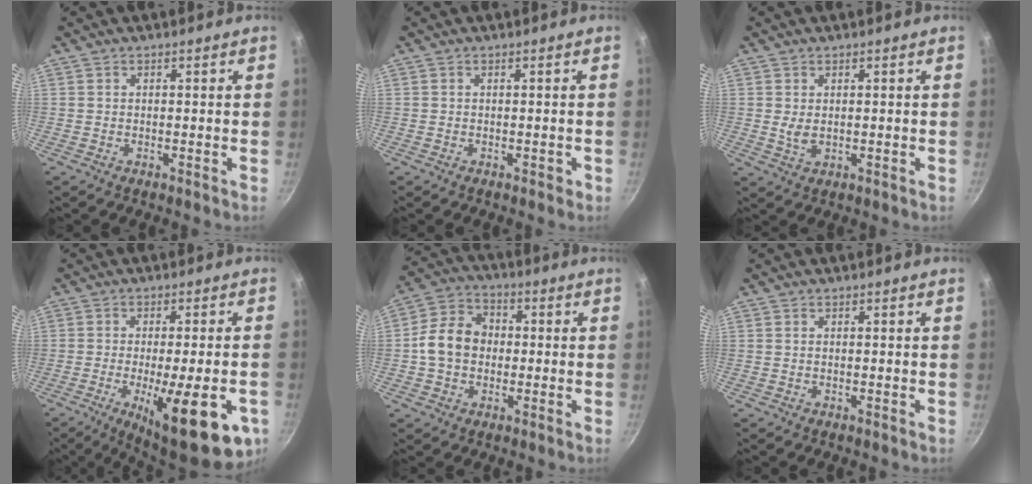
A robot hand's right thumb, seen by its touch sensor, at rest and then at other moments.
{"total": 0.5, "force": [-0.2, 0.3, 0.4], "torque": [0.000, 0.001, -0.002]}
{"total": 2.2, "force": [0.4, 1.3, 1.7], "torque": [-0.030, -0.007, 0.014]}
{"total": 19.1, "force": [-7.3, 6.2, 16.5], "torque": [-0.197, -0.004, -0.085]}
{"total": 10.2, "force": [-0.5, 8.2, 6.0], "torque": [-0.097, 0.031, -0.018]}
{"total": 0.0}